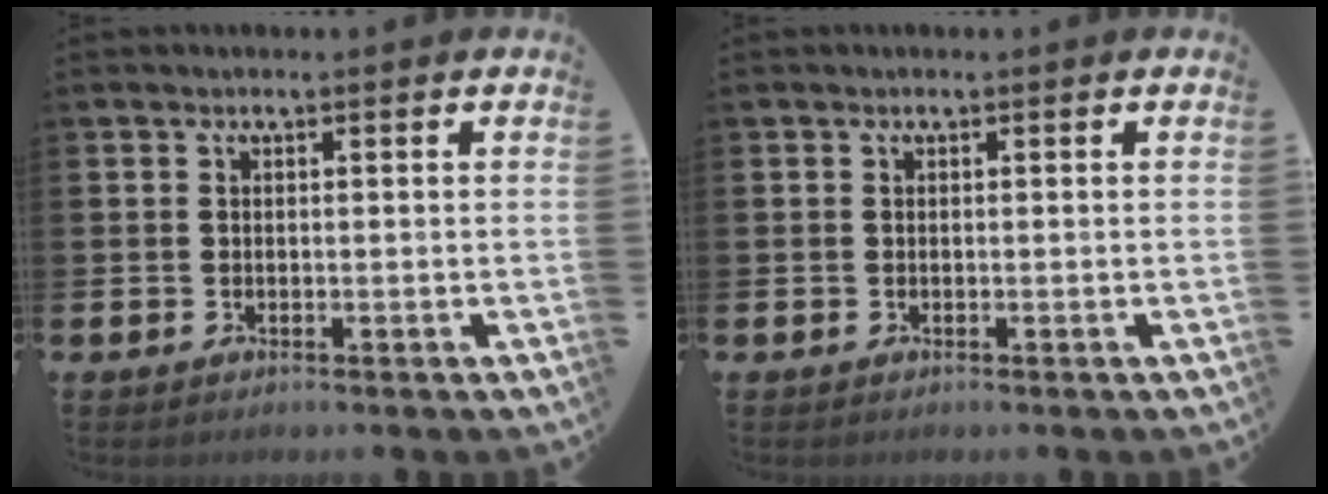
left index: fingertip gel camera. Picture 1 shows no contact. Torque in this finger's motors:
{"motor_torque": [0.00, 0.00, 0.00, 0.00]}